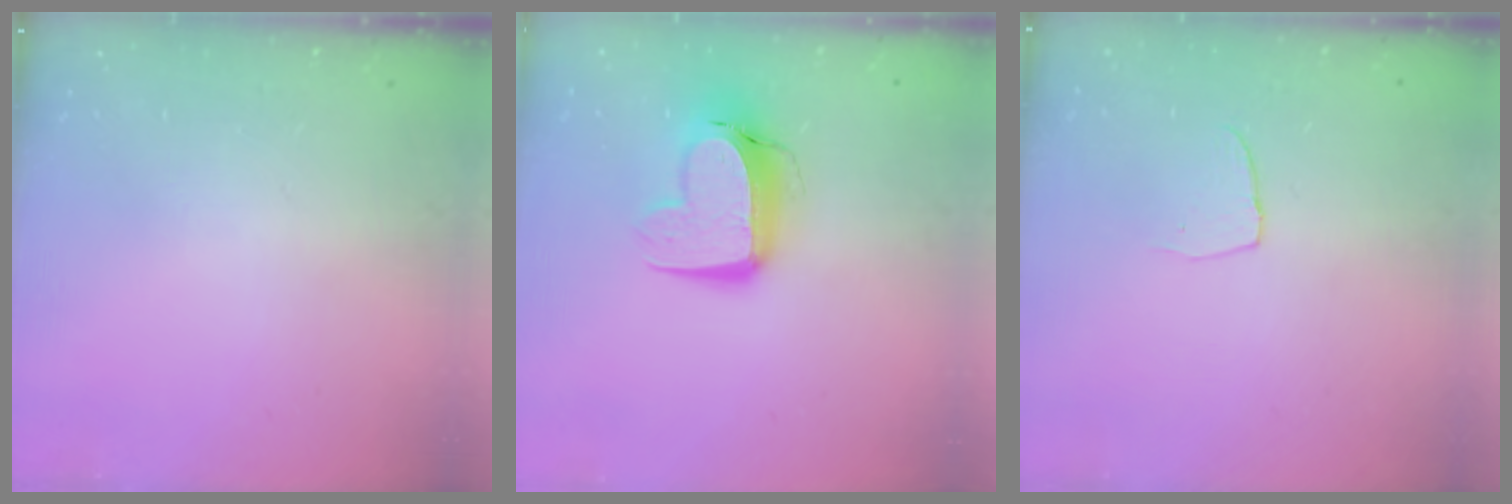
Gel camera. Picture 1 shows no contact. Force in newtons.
{"total": 12.0, "press": 12.0, "slide": 1.2}
{"total": 3.6, "press": 3.6, "slide": 0.3}